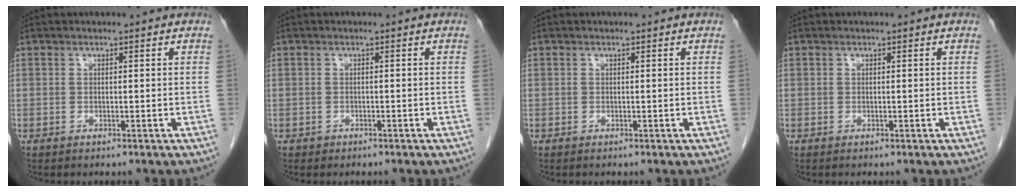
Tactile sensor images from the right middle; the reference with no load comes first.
{"total": 0.5, "force": [-0.4, 0.4, 0.0], "torque": [-0.009, 0.002, -0.005]}
{"total": 0.0}
{"total": 0.0}